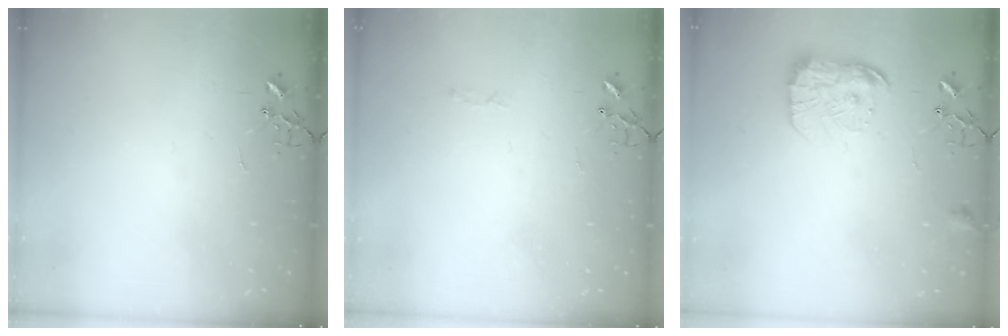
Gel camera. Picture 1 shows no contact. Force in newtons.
{"total": 2.8, "press": 2.8, "slide": 0.4}
{"total": 14.3, "press": 14.3, "slide": 0.9}